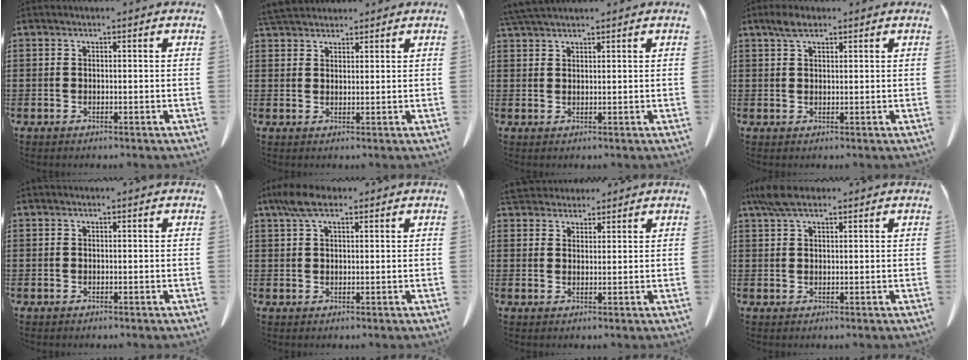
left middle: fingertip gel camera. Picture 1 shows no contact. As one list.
[{"total": 3.4, "force": [3.2, 0.9, 0.8], "torque": [-0.025, -0.004, 0.065]}, {"total": 2.9, "force": [2.6, 0.4, 1.1], "torque": [-0.030, -0.003, 0.052]}, {"total": 2.6, "force": [1.7, 1.0, 1.7], "torque": [-0.038, 0.003, 0.032]}, {"total": 0.0}, {"total": 4.4, "force": [2.4, 1.6, 3.3], "torque": [-0.072, 0.004, 0.045]}, {"total": 3.5, "force": [3.3, 1.1, 0.4], "torque": [-0.020, -0.005, 0.065]}, {"total": 4.3, "force": [2.8, 1.4, 2.8], "torque": [-0.064, 0.002, 0.054]}]